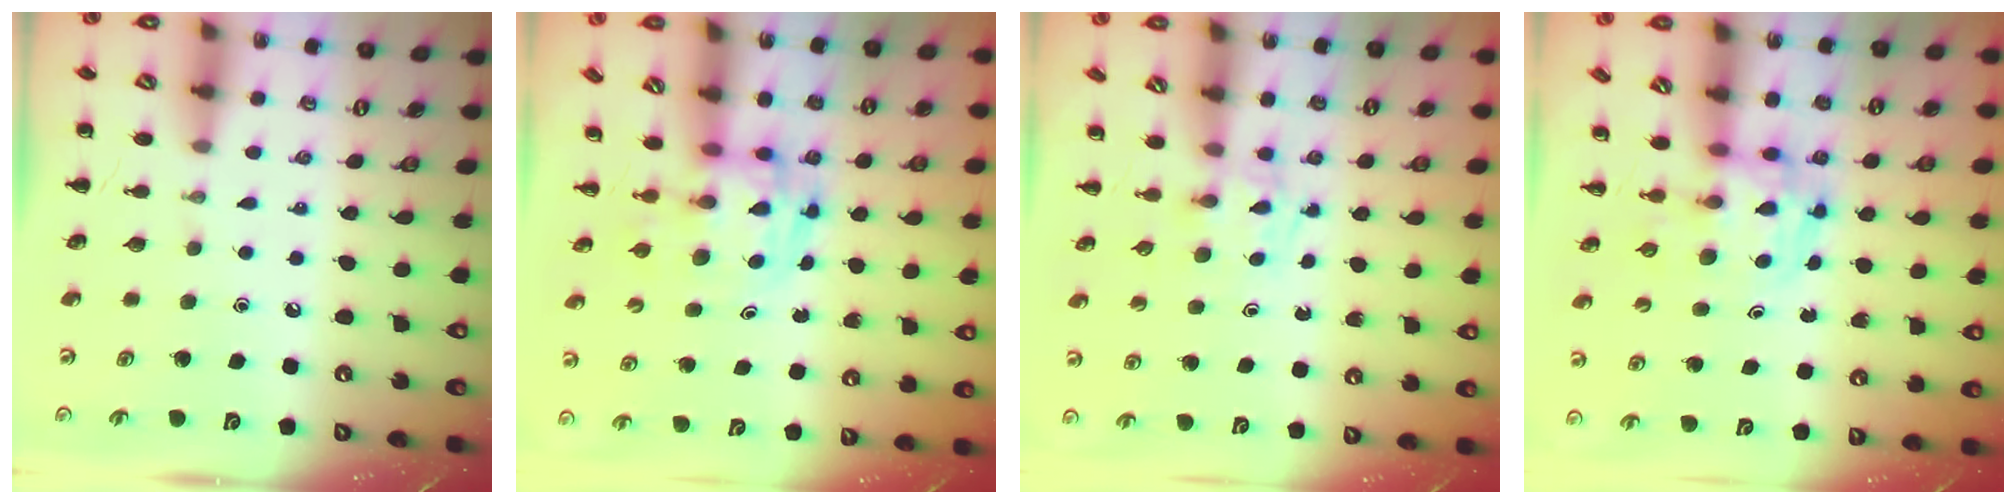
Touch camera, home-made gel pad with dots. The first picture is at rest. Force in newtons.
{"total": 3.4, "press": 3.4, "slide": 0.6}
{"total": 2.7, "press": 2.5, "slide": 1.0}
{"total": 3.7, "press": 3.7, "slide": 0.6}